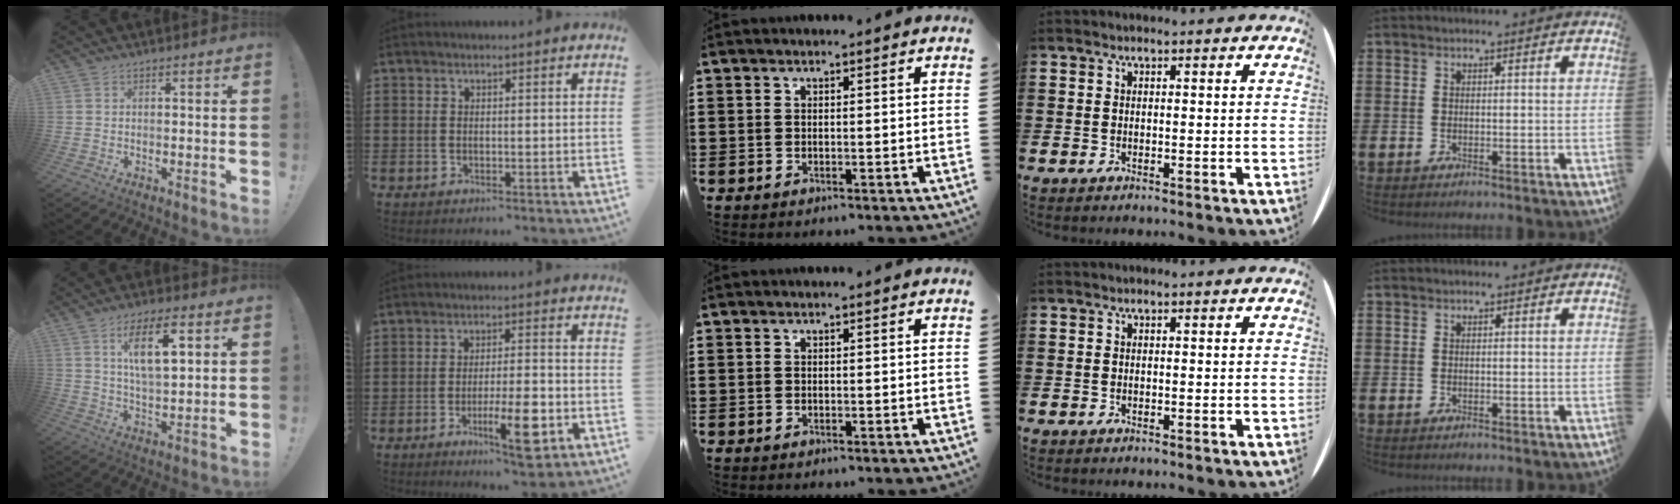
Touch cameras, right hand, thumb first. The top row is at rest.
{"thumb": {"total": 12.6, "force": [4.9, 4.8, 10.5], "torque": [-0.172, -0.001, 0.081]}, "index": {"total": 9.2, "force": [-3.7, 1.6, 8.3], "torque": [-0.149, -0.009, -0.062]}}